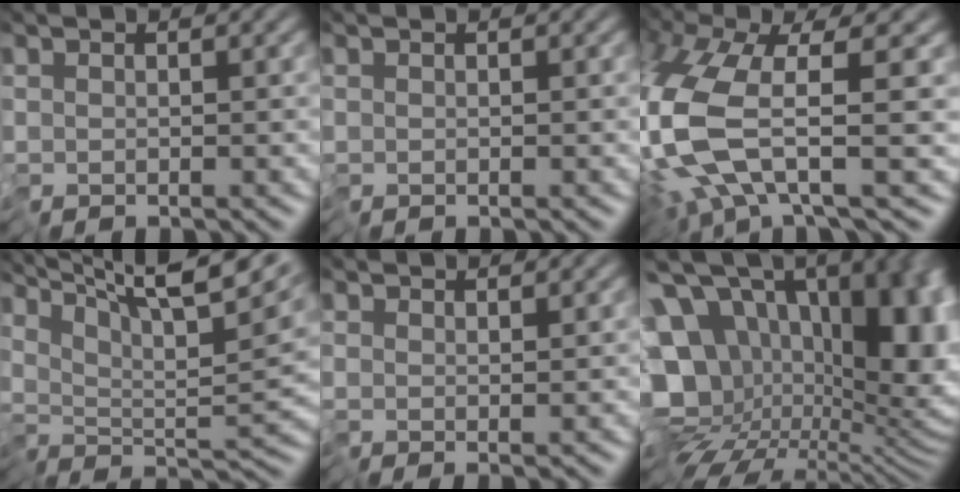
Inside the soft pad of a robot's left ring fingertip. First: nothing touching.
{"total": 0.0}
{"total": 8.2, "force": [-2.0, 2.0, 7.7], "torque": [-0.190, 0.002, -0.050]}
{"total": 14.4, "force": [10.6, 2.5, 9.4], "torque": [-0.164, 0.024, 0.148]}
{"total": 1.2, "force": [0.9, -0.7, -0.5], "torque": [0.008, 0.008, 0.020]}
{"total": 20.5, "force": [2.9, 15.4, 13.2], "torque": [-0.214, -0.012, 0.056]}